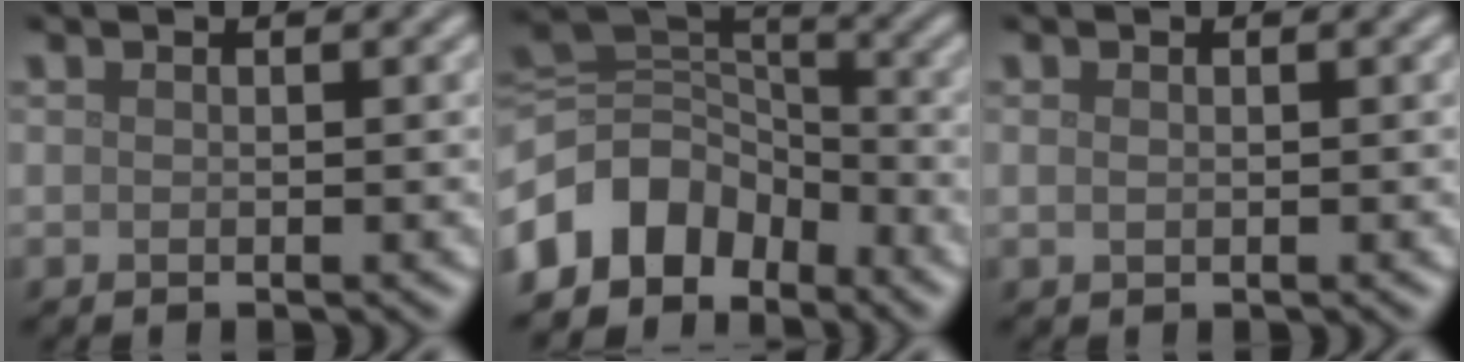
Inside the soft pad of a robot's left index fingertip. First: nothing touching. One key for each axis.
{"total": 8.1, "fx": -4.8, "fy": 5.8, "fz": 3.1, "tx": -0.049, "ty": 0.011, "tz": -0.109}
{"total": 0.5, "fx": 0.0, "fy": 0.4, "fz": 0.3, "tx": -0.008, "ty": -0.001, "tz": 0.002}